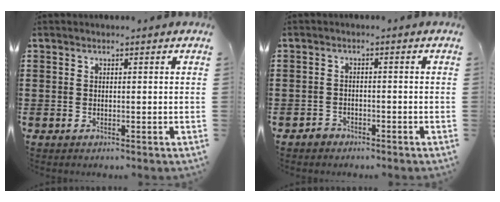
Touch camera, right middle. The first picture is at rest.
{"total": 1.7, "force": [-1.5, 0.8, 0.1], "torque": [-0.008, 0.003, -0.033]}